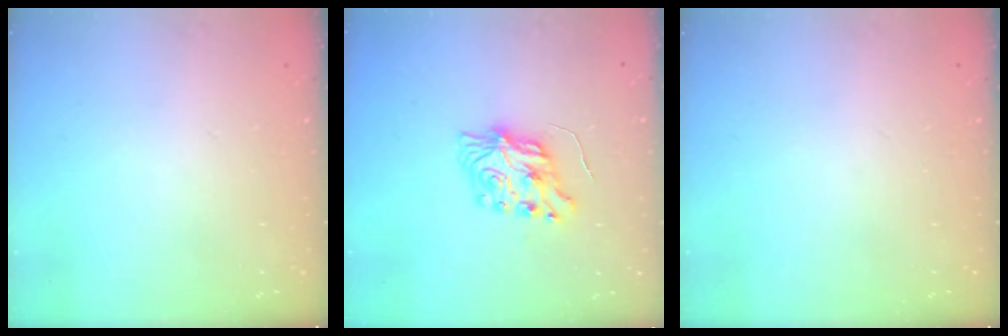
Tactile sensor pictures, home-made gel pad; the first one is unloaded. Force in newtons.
{"total": 8.0, "press": 7.9, "slide": 0.3}
{"total": 0.0}